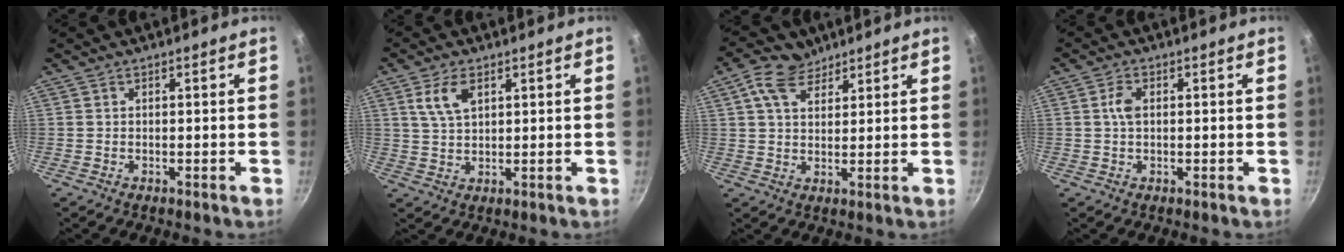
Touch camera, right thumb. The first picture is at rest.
{"total": 5.1, "force": [2.3, 2.6, 3.7], "torque": [-0.068, -0.003, 0.048]}
{"total": 7.0, "force": [4.2, 4.4, 3.5], "torque": [-0.049, -0.012, 0.072]}
{"total": 2.8, "force": [0.4, 1.7, 2.2], "torque": [-0.044, 0.005, 0.005]}